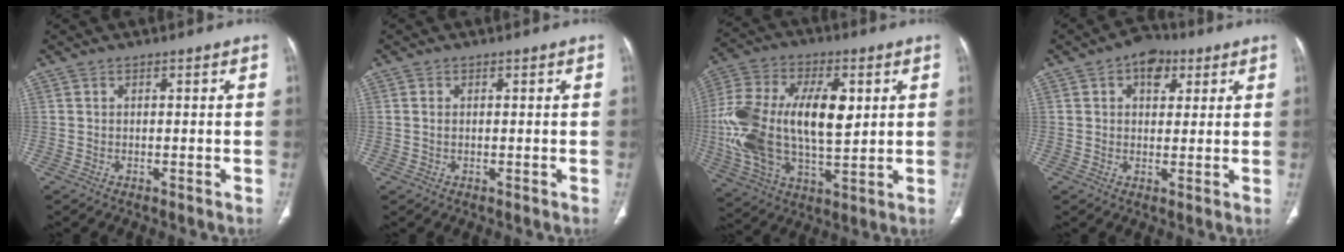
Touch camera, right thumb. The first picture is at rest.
{"total": 1.0, "force": [0.1, 0.7, 0.8], "torque": [-0.017, 0.002, 0.003]}
{"total": 23.3, "force": [2.5, 12.1, 19.7], "torque": [-0.393, 0.002, 0.043]}
{"total": 6.9, "force": [3.0, 4.7, 4.1], "torque": [-0.021, 0.001, 0.039]}